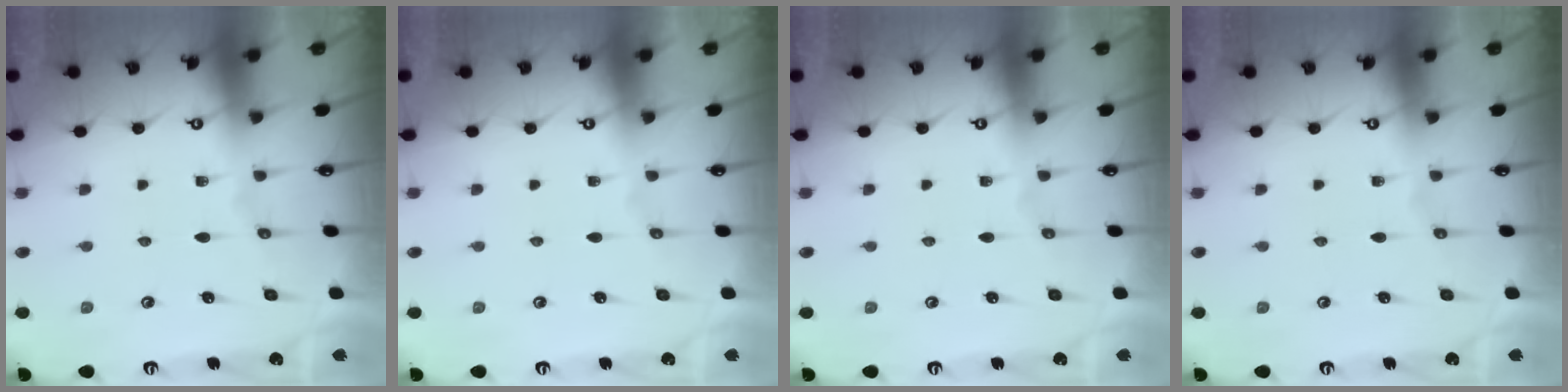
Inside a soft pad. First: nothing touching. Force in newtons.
{"total": 0.0}
{"total": 0.0}
{"total": 0.0}